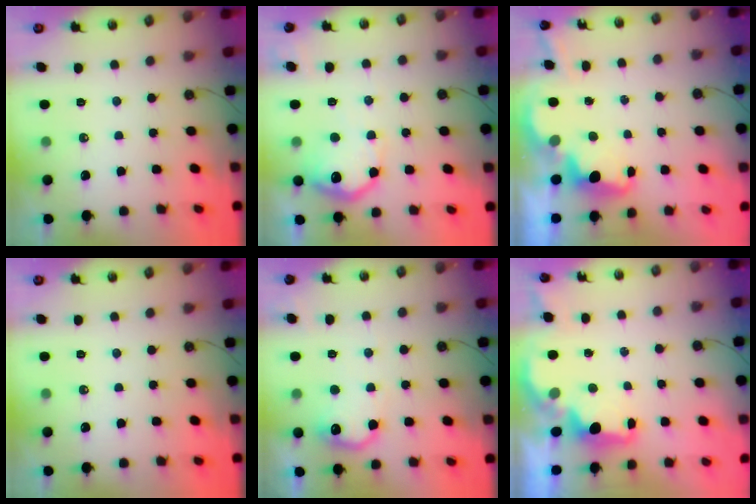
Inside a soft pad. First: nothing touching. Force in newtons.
{"total": 12.8, "press": 12.7, "slide": 0.6}
{"total": 3.7, "press": 3.6, "slide": 0.6}
{"total": 0.0}
{"total": 11.6, "press": 11.6, "slide": 0.4}
{"total": 2.0, "press": 1.8, "slide": 0.8}